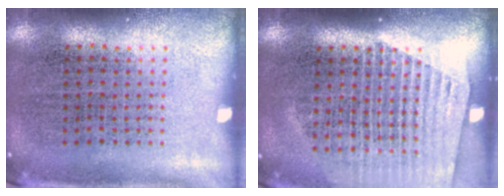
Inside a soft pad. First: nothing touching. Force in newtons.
{"total": 1.5, "press": 1.4, "slide": 0.5}